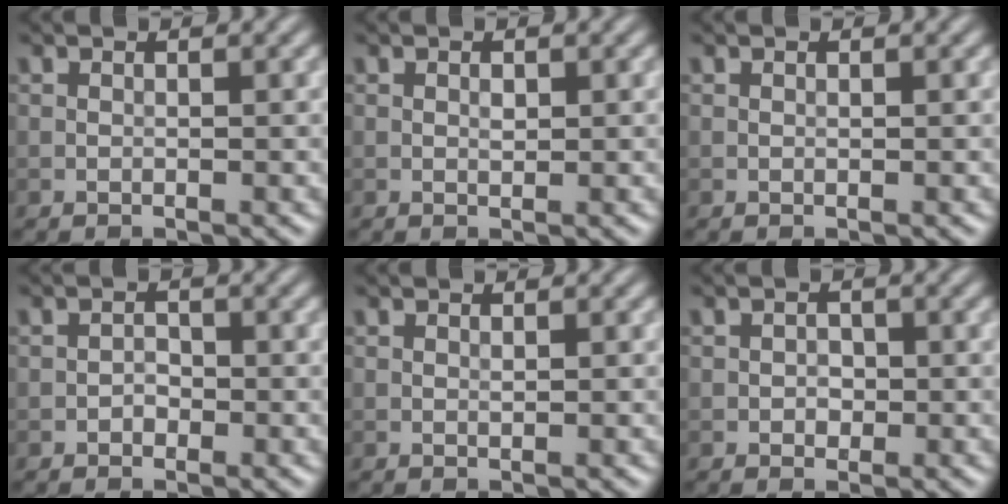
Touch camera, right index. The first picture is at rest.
{"total": 0.6, "force": [0.1, 0.4, 0.5], "torque": [-0.006, 0.000, 0.002]}
{"total": 0.0}
{"total": 1.0, "force": [-0.5, 0.8, 0.4], "torque": [-0.004, 0.001, -0.010]}
{"total": 0.0}
{"total": 1.1, "force": [-0.2, 0.9, 0.5], "torque": [-0.004, -0.003, -0.006]}